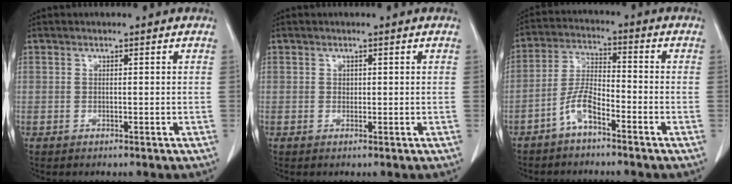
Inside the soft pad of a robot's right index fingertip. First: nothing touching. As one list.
[{"total": 0.6, "force": [0.2, 0.5, 0.2], "torque": [0.000, 0.001, 0.001]}, {"total": 5.7, "force": [-3.7, 1.4, 4.1], "torque": [-0.094, 0.008, -0.076]}]